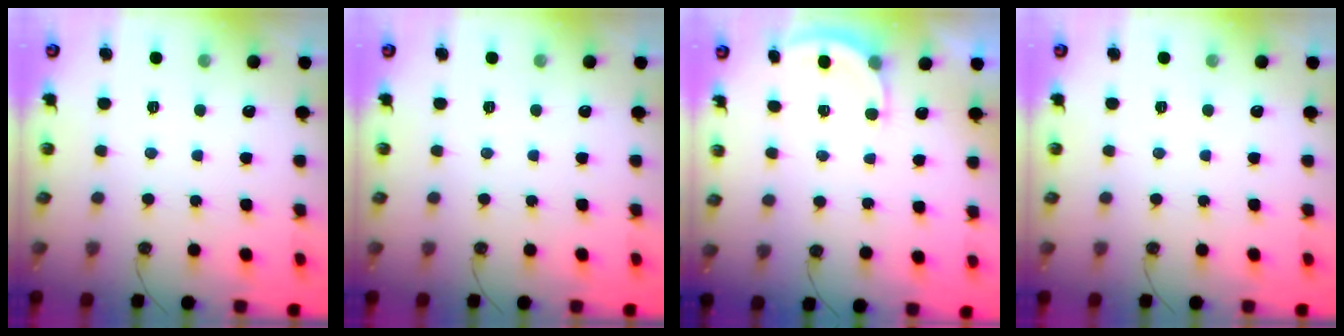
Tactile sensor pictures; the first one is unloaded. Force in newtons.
{"total": 0.0}
{"total": 2.4, "press": 2.2, "slide": 0.9}
{"total": 0.0}